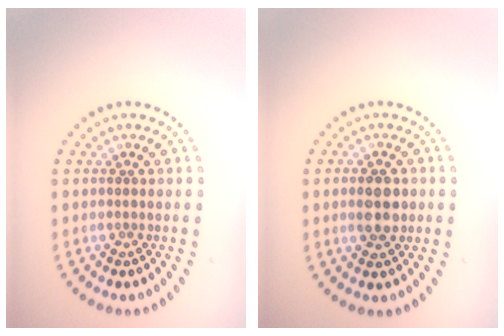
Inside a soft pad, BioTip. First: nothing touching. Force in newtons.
{"total": 3.3, "press": 3.2, "slide": 0.3}